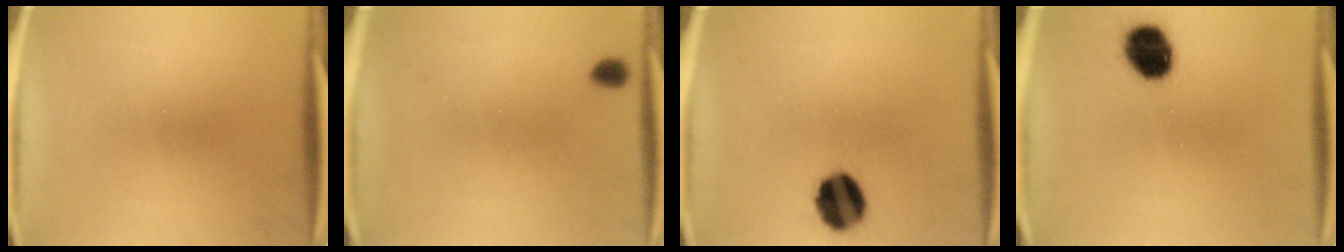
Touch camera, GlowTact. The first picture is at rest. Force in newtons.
{"total": 1.3}
{"total": 11.7}
{"total": 11.1}